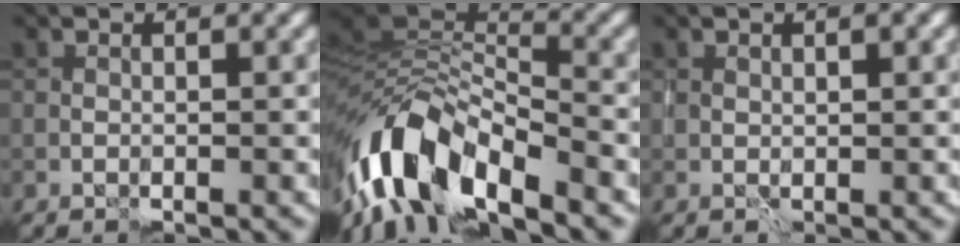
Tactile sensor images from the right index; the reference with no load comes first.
{"total": 10.4, "force": [-6.1, 4.6, 7.1], "torque": [-0.124, 0.002, -0.113]}
{"total": 1.0, "force": [0.6, 0.6, 0.5], "torque": [-0.004, -0.001, 0.011]}